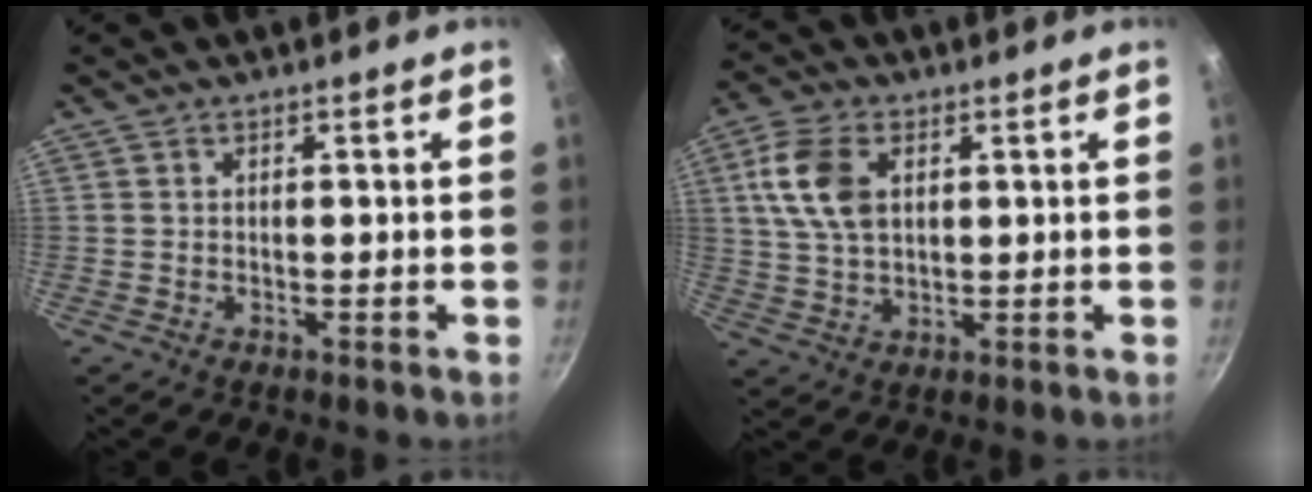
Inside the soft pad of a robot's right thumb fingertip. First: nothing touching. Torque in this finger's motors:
{"motor_torque": [-0.44, 2.01, 0.18, 0.36, 0.11]}